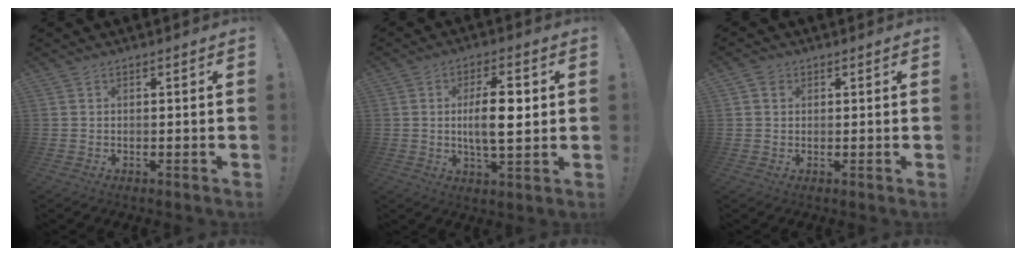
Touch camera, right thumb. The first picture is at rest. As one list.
[{"total": 11.1, "force": [0.6, 4.0, 10.3], "torque": [-0.174, -0.001, 0.003]}, {"total": 1.8, "force": [0.7, 1.5, 0.4], "torque": [-0.006, 0.002, 0.013]}]